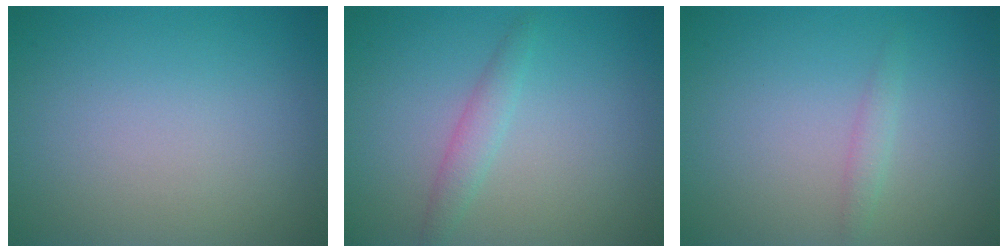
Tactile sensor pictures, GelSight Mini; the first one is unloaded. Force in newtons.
{"total": 1.6, "press": 1.6, "slide": 0.1}
{"total": 1.0, "press": 1.0, "slide": 0.0}